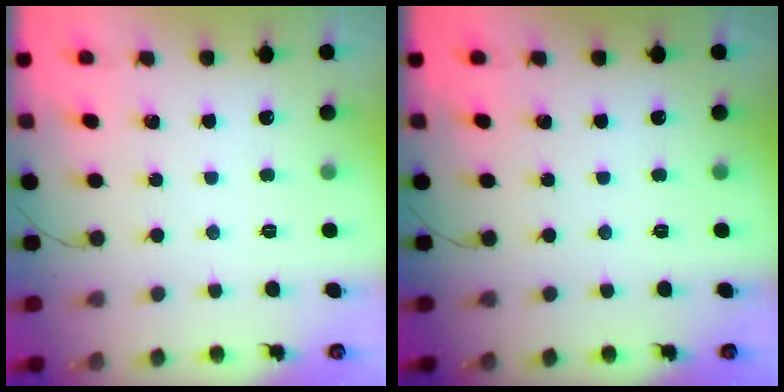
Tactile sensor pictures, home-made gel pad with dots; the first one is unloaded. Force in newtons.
{"total": 0.0}